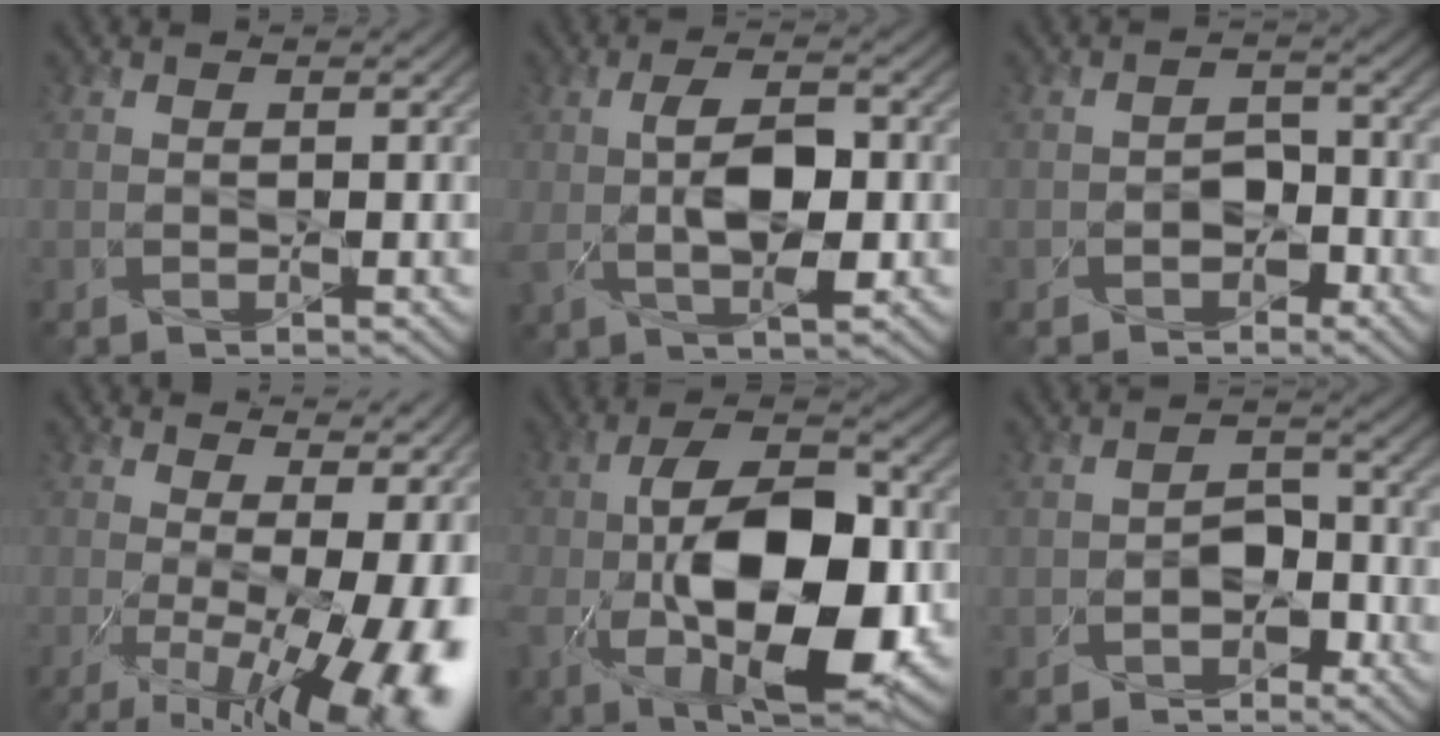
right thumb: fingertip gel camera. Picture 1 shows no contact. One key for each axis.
{"total": 7.3, "fx": -0.5, "fy": 3.6, "fz": 6.4, "tx": -0.130, "ty": 0.003, "tz": -0.007}
{"total": 2.7, "fx": -1.6, "fy": 2.0, "fz": 1.0, "tx": -0.005, "ty": 0.005, "tz": -0.028}
{"total": 15.9, "fx": -2.5, "fy": 6.9, "fz": 14.1, "tx": -0.185, "ty": -0.033, "tz": -0.013}
{"total": 16.0, "fx": -3.2, "fy": 8.4, "fz": 13.3, "tx": -0.238, "ty": -0.012, "tz": -0.056}
{"total": 3.6, "fx": -2.1, "fy": 2.4, "fz": 1.6, "tx": -0.008, "ty": 0.008, "tz": -0.039}